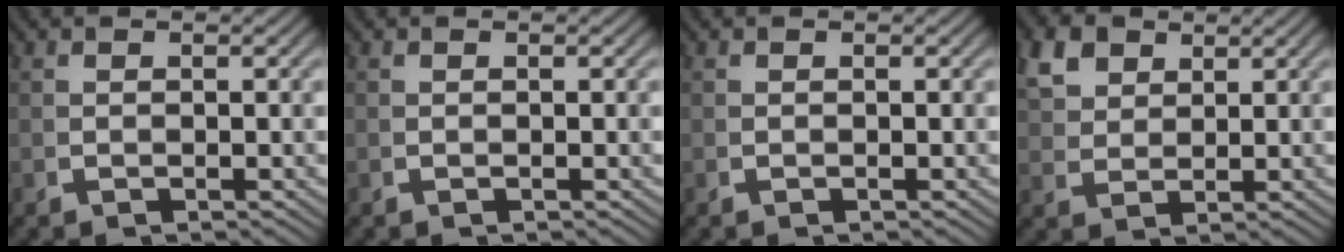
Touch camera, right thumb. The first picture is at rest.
{"total": 0.0}
{"total": 0.0}
{"total": 4.6, "force": [3.2, 2.5, 2.1], "torque": [-0.038, 0.002, 0.066]}